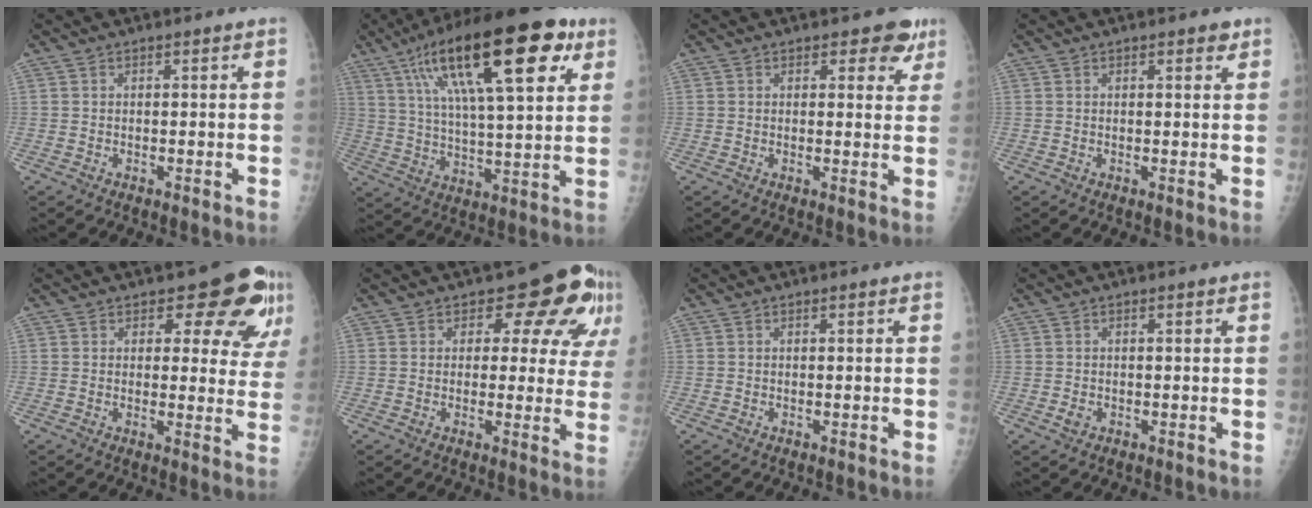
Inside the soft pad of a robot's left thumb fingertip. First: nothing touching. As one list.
[{"total": 25.2, "force": [11.8, 8.0, 20.8], "torque": [-0.323, -0.006, 0.187]}, {"total": 4.7, "force": [3.0, 2.7, 2.5], "torque": [0.009, -0.011, 0.031]}, {"total": 1.5, "force": [1.0, 0.7, 0.9], "torque": [-0.002, -0.003, 0.009]}, {"total": 11.1, "force": [7.1, 5.4, 6.6], "torque": [-0.031, -0.039, 0.071]}, {"total": 11.5, "force": [5.7, 6.7, 7.5], "torque": [-0.036, -0.021, 0.055]}, {"total": 0.0}, {"total": 1.2, "force": [-0.3, 1.0, 0.7], "torque": [-0.010, 0.000, -0.003]}]